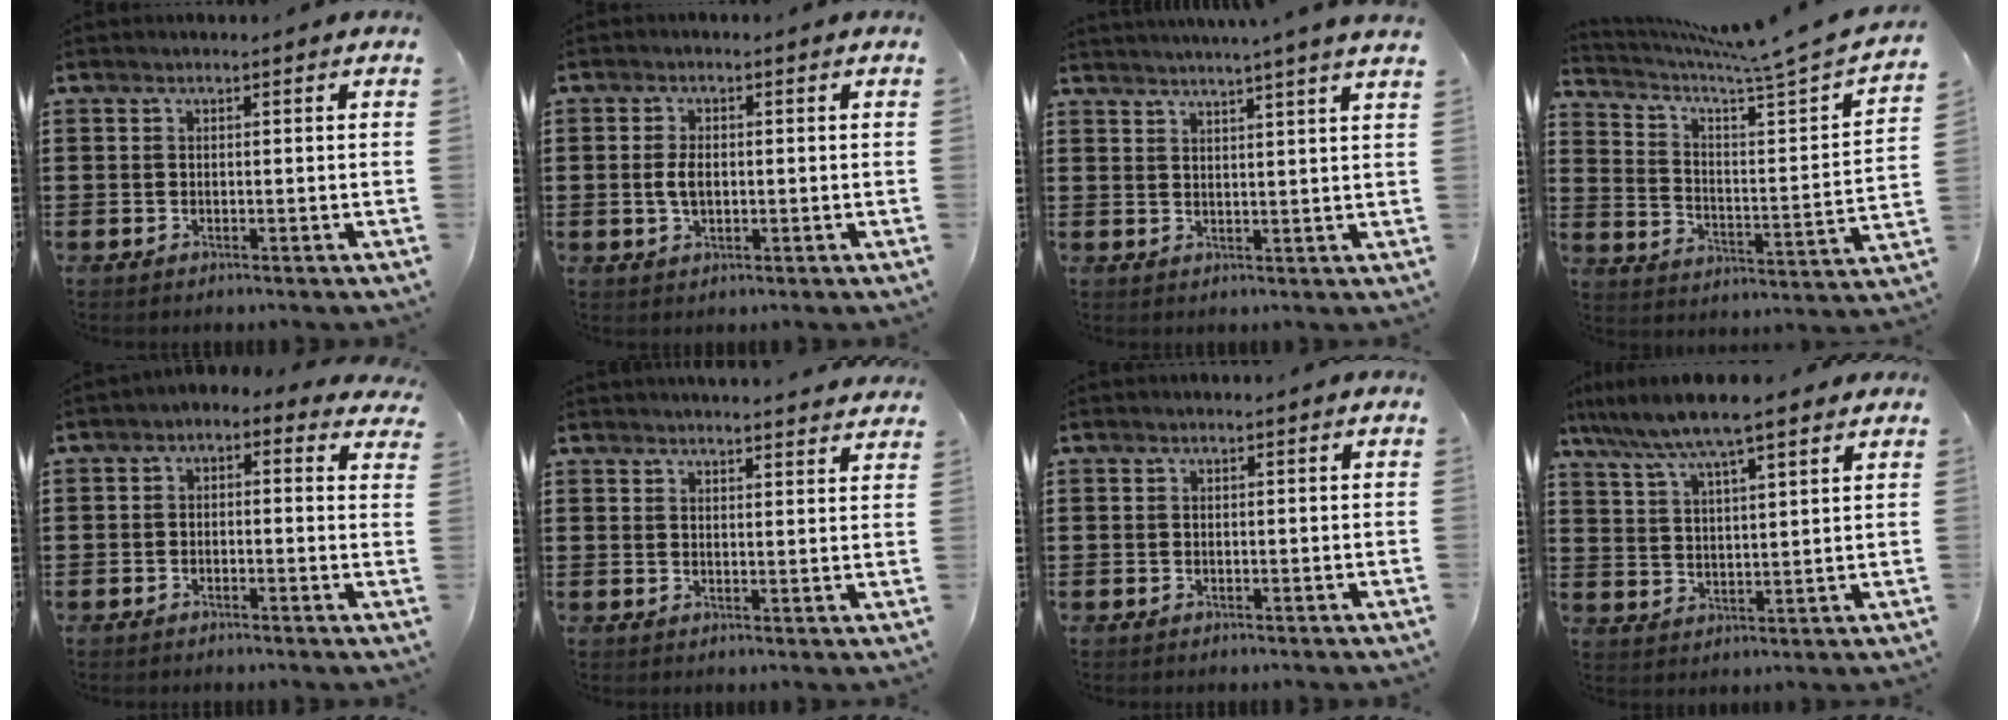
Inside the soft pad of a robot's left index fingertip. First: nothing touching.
{"total": 3.1, "force": [0.0, 1.6, 2.7], "torque": [-0.061, 0.003, -0.003]}
{"total": 3.1, "force": [2.8, -1.2, 0.6], "torque": [-0.018, -0.011, 0.049]}
{"total": 5.5, "force": [4.5, -0.2, 3.2], "torque": [-0.082, -0.045, 0.067]}
{"total": 1.7, "force": [-1.6, 0.6, 0.4], "torque": [-0.011, 0.009, -0.037]}
{"total": 3.0, "force": [3.0, -0.2, 0.1], "torque": [-0.003, -0.014, 0.055]}
{"total": 0.0}
{"total": 7.1, "force": [5.9, 0.5, 3.9], "torque": [-0.096, -0.017, 0.102]}